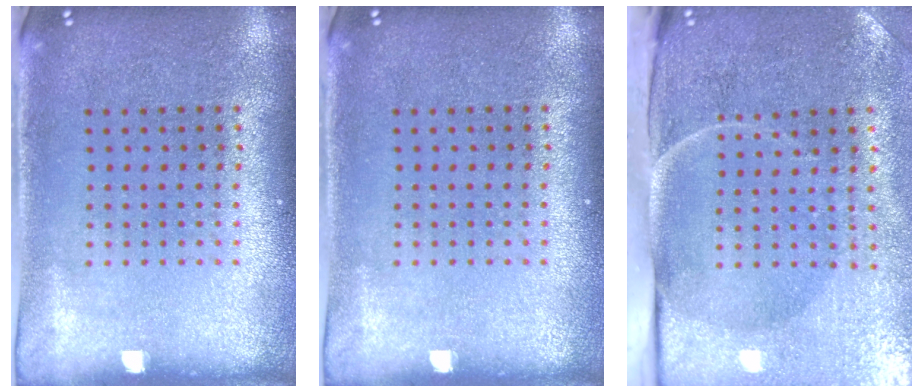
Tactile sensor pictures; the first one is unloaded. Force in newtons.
{"total": 0.0}
{"total": 5.0, "press": 3.9, "slide": 3.0}